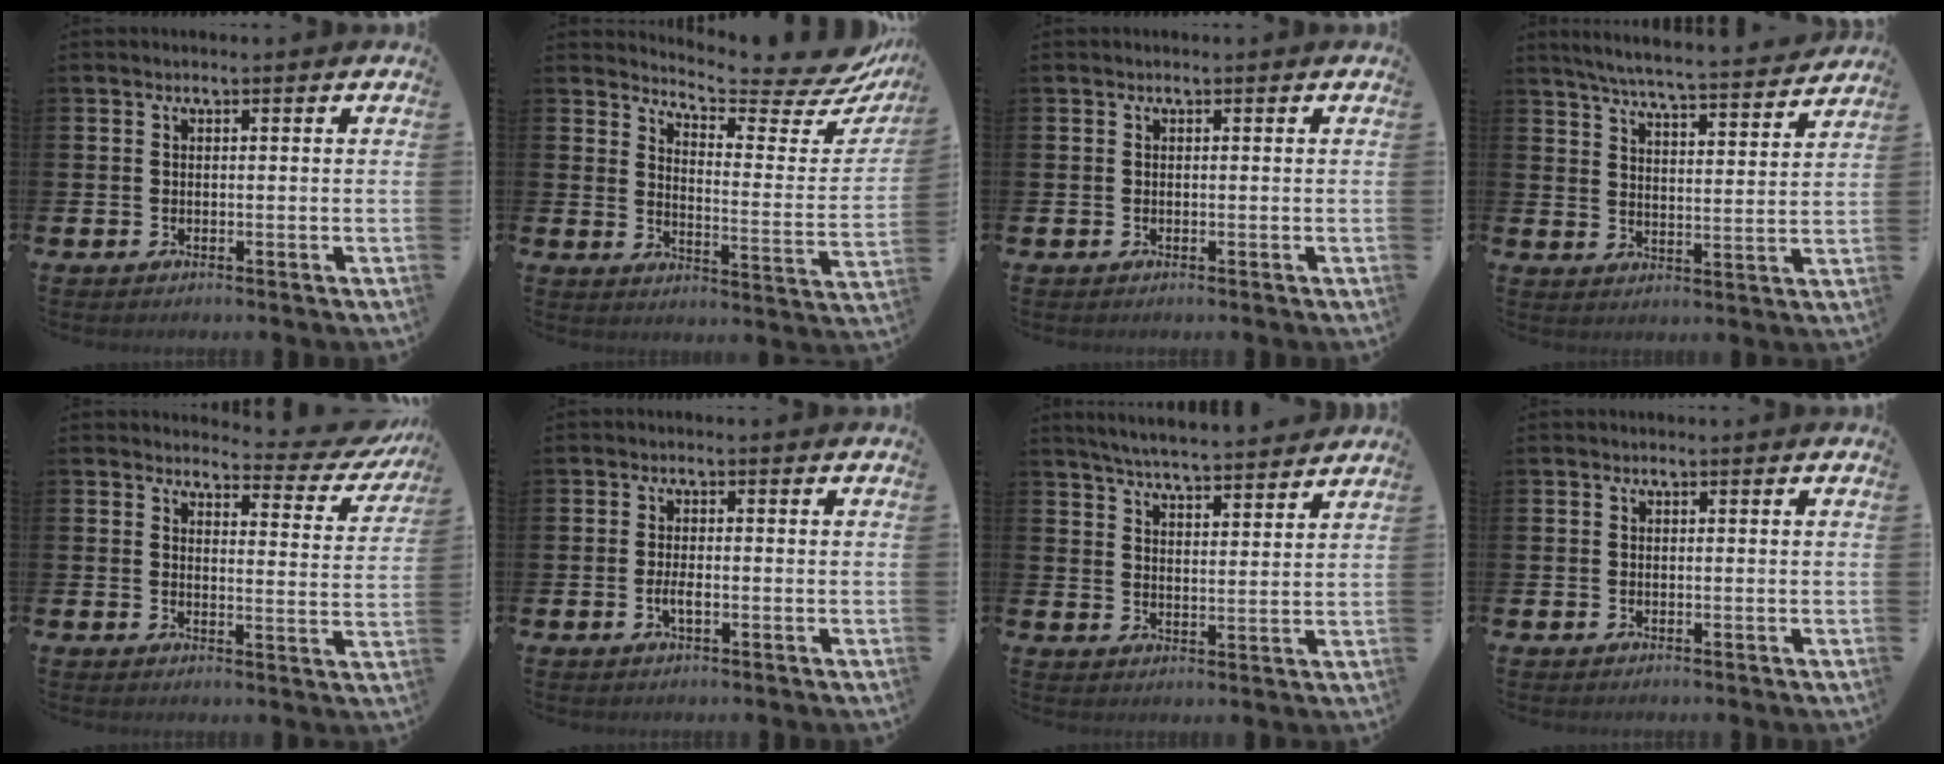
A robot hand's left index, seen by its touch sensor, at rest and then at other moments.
{"total": 6.8, "force": [6.4, 0.6, 2.0], "torque": [-0.049, -0.060, 0.105]}
{"total": 0.0}
{"total": 5.9, "force": [5.6, -0.1, 1.8], "torque": [-0.060, -0.040, 0.095]}
{"total": 3.1, "force": [2.9, 1.1, 0.5], "torque": [-0.007, -0.031, 0.040]}
{"total": 1.8, "force": [-0.5, 0.6, 1.6], "torque": [-0.027, -0.001, -0.011]}
{"total": 5.5, "force": [5.4, -0.1, 0.9], "torque": [-0.033, -0.036, 0.094]}
{"total": 0.0}